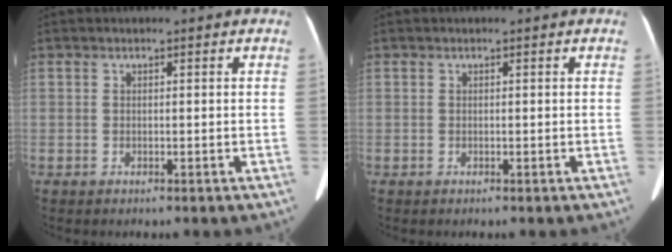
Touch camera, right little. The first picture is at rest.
{"total": 0.0}